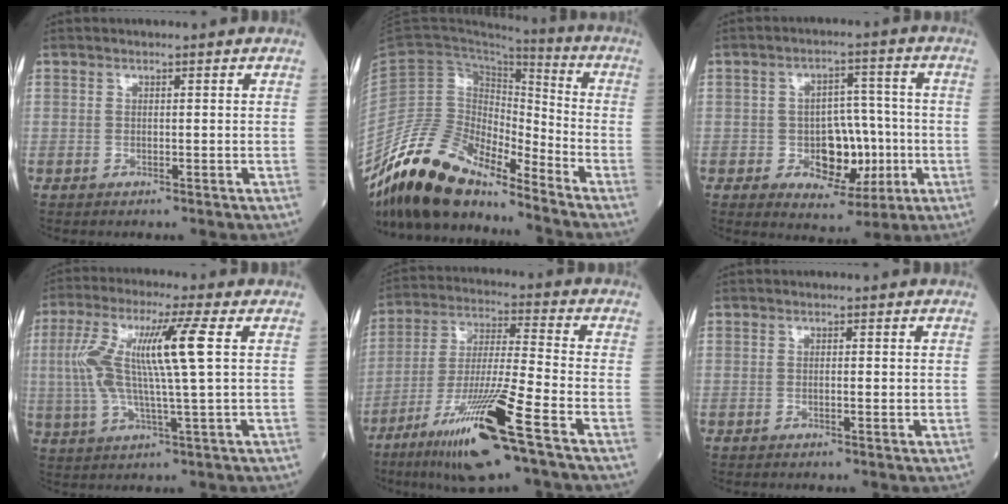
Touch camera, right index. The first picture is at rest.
{"total": 15.5, "force": [-13.2, 4.4, 6.8], "torque": [-0.126, 0.024, -0.250]}
{"total": 9.0, "force": [-1.9, 5.2, 7.1], "torque": [-0.101, 0.011, -0.019]}
{"total": 12.5, "force": [2.2, 0.3, 12.3], "torque": [-0.260, 0.020, 0.040]}
{"total": 16.0, "force": [-8.5, 0.1, 13.5], "torque": [-0.276, -0.036, -0.154]}
{"total": 1.0, "force": [0.0, 0.2, 1.0], "torque": [-0.017, -0.001, 0.000]}